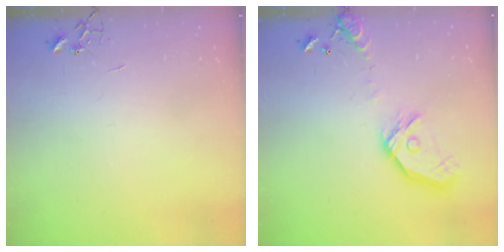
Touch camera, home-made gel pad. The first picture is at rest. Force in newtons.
{"total": 16.5, "press": 16.3, "slide": 2.4}